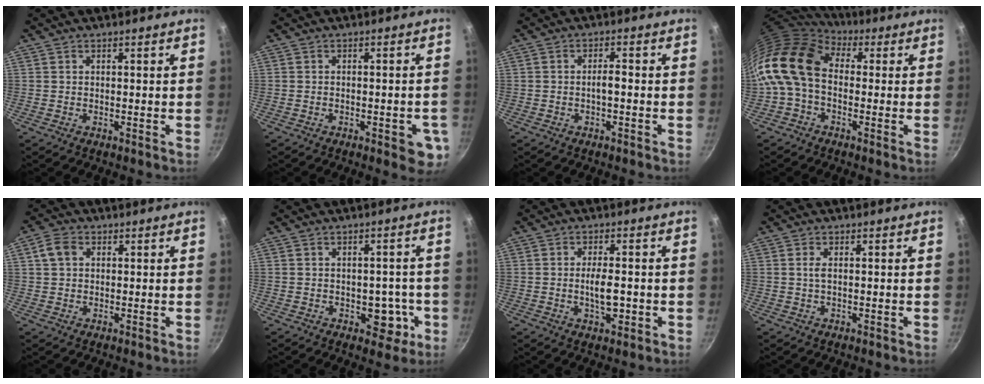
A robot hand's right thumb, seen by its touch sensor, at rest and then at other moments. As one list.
[{"total": 6.2, "force": [-2.3, 2.4, 5.2], "torque": [-0.045, 0.005, -0.026]}, {"total": 2.3, "force": [-0.7, 0.7, 2.0], "torque": [-0.034, 0.016, -0.011]}, {"total": 15.3, "force": [0.3, 10.9, 10.8], "torque": [-0.203, 0.030, -0.016]}, {"total": 4.3, "force": [1.1, 3.2, 2.5], "torque": [-0.042, 0.007, 0.015]}, {"total": 6.1, "force": [-1.9, 4.3, 4.0], "torque": [-0.014, 0.015, -0.019]}, {"total": 5.4, "force": [-0.9, 2.3, 4.8], "torque": [-0.070, 0.007, -0.014]}, {"total": 1.5, "force": [0.2, 0.7, 1.4], "torque": [-0.028, 0.001, 0.004]}]